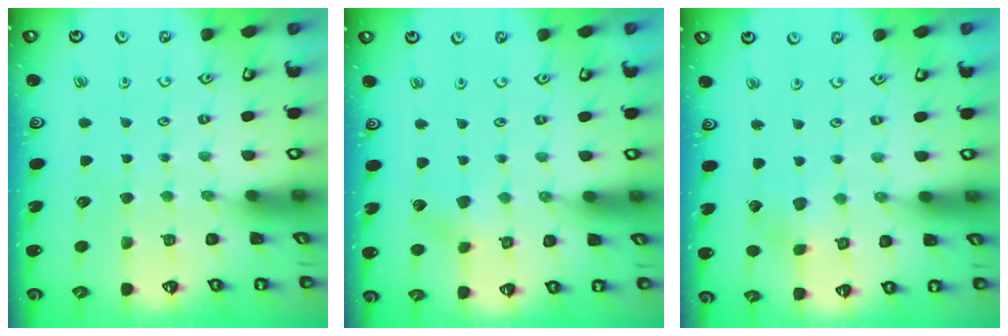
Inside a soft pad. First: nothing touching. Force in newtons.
{"total": 3.1, "press": 3.1, "slide": 0.3}
{"total": 2.6, "press": 2.5, "slide": 0.4}